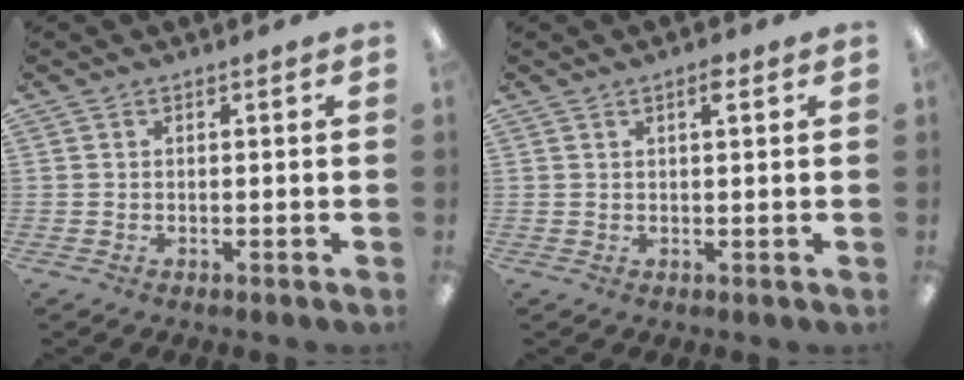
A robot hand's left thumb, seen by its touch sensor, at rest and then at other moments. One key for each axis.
{"total": 2.5, "fx": 1.4, "fy": 0.6, "fz": 2.0, "tx": -0.028, "ty": -0.002, "tz": 0.020}